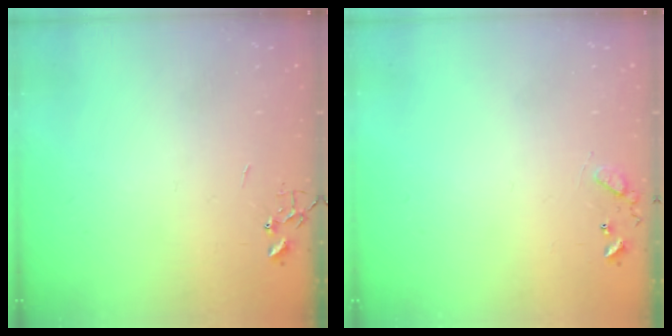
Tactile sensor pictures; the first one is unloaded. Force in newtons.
{"total": 7.7, "press": 7.6, "slide": 0.5}